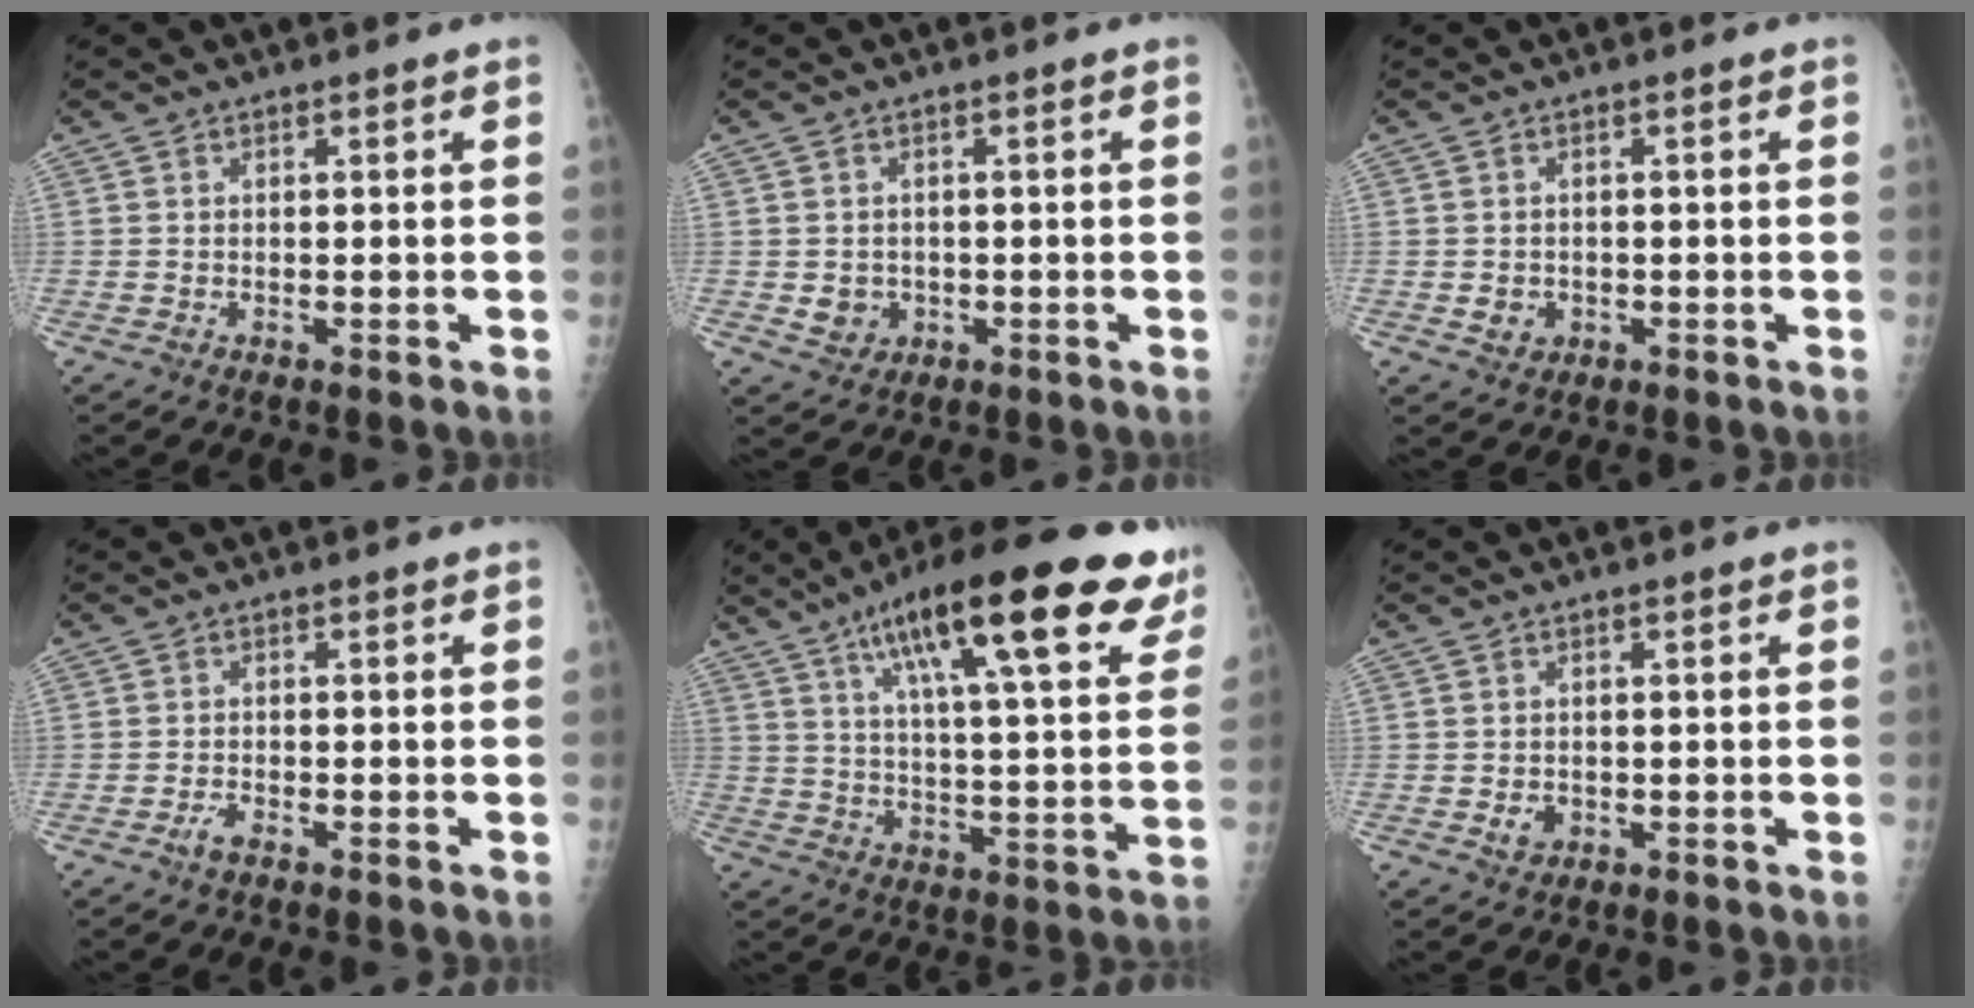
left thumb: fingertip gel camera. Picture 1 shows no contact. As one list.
[{"total": 3.4, "force": [-0.5, 3.1, 1.3], "torque": [-0.008, 0.002, 0.001]}, {"total": 2.7, "force": [-0.5, 2.4, 1.1], "torque": [-0.008, 0.002, -0.001]}, {"total": 1.9, "force": [-1.3, 0.8, 1.2], "torque": [-0.029, 0.004, -0.026]}, {"total": 26.8, "force": [15.3, 6.7, 20.9], "torque": [-0.293, -0.024, 0.224]}, {"total": 2.3, "force": [-0.5, 1.9, 1.1], "torque": [-0.009, 0.002, -0.003]}]